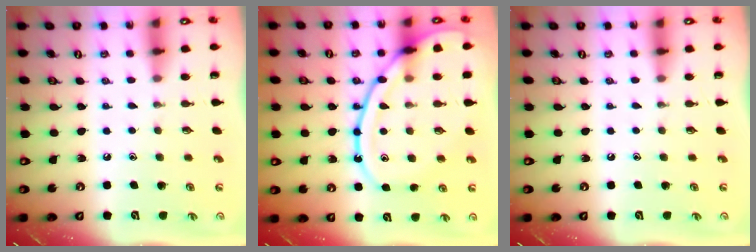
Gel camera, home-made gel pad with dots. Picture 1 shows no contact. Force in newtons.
{"total": 17.9, "press": 17.8, "slide": 1.6}
{"total": 0.0}